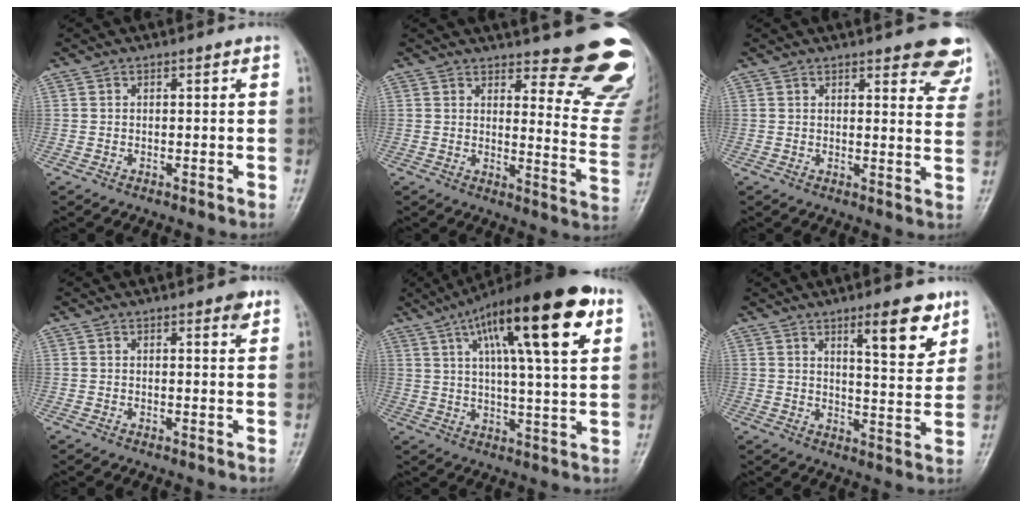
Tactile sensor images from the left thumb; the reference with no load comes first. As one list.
[{"total": 16.4, "force": [13.2, 4.2, 8.8], "torque": [-0.062, -0.116, 0.149]}, {"total": 10.4, "force": [7.1, 3.2, 6.8], "torque": [-0.048, -0.033, 0.075]}, {"total": 2.2, "force": [1.3, 0.7, 1.6], "torque": [-0.020, -0.006, 0.016]}, {"total": 22.3, "force": [9.6, 5.4, 19.5], "torque": [-0.295, 0.000, 0.146]}, {"total": 10.2, "force": [6.0, 2.8, 7.8], "torque": [-0.097, -0.040, 0.091]}]